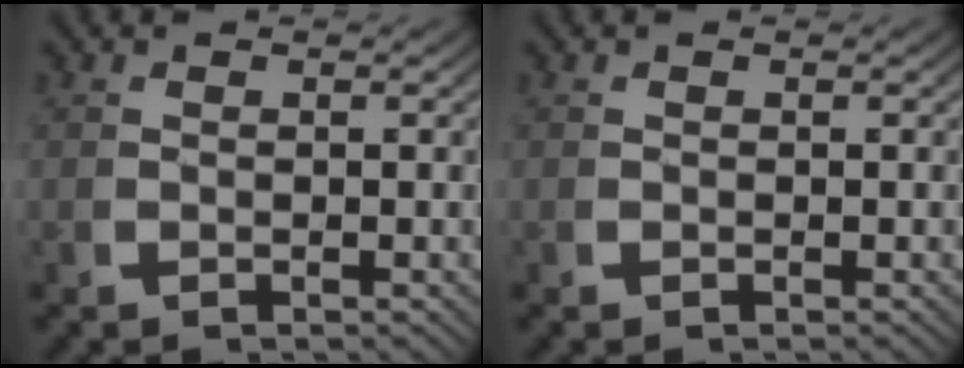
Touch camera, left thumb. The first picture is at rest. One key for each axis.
{"total": 0.0}